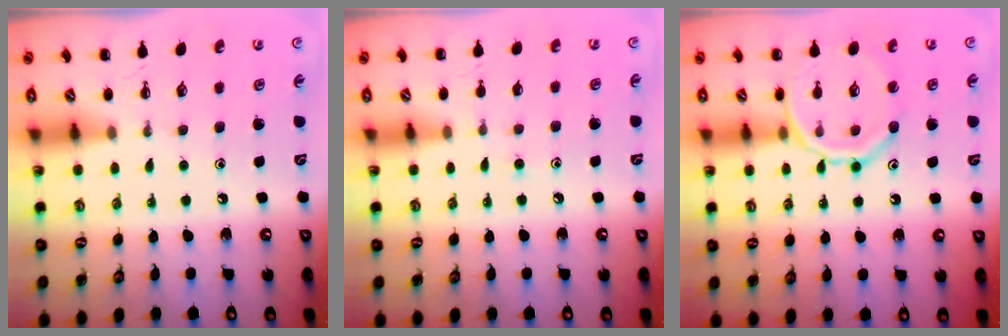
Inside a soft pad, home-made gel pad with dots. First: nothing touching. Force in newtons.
{"total": 6.6, "press": 6.4, "slide": 1.8}
{"total": 14.0, "press": 14.0, "slide": 1.6}